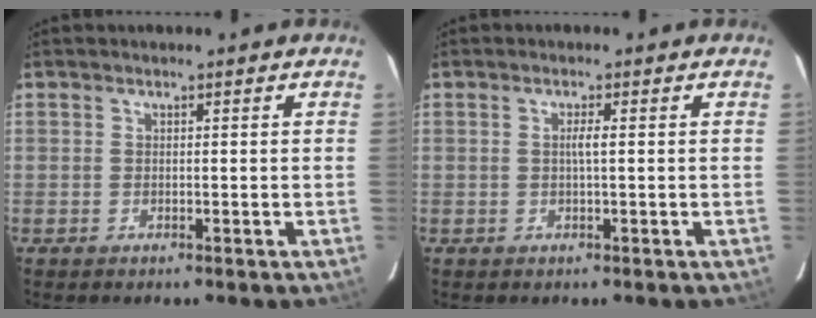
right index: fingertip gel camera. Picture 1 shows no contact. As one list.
[{"total": 1.5, "force": [0.1, -0.1, 1.5], "torque": [-0.031, 0.001, 0.001]}]